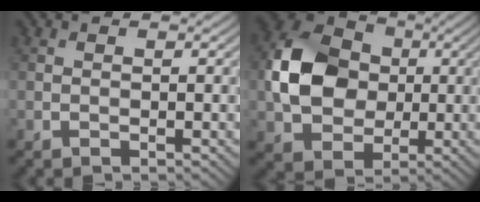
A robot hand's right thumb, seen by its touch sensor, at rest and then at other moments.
{"total": 11.2, "force": [0.5, 8.9, 6.8], "torque": [-0.163, 0.011, 0.005]}